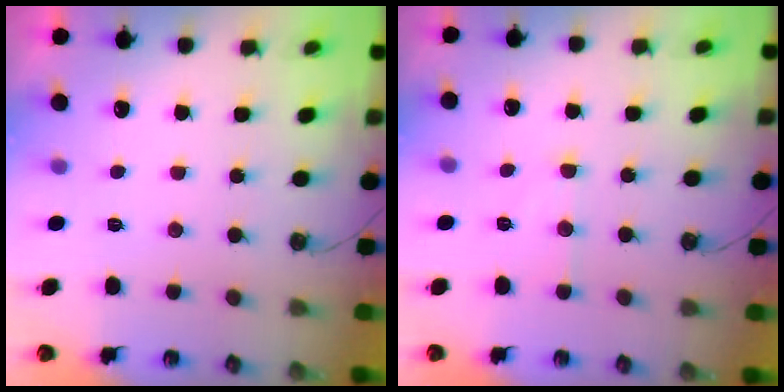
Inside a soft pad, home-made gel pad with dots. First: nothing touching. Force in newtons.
{"total": 7.5, "press": 7.5, "slide": 0.6}